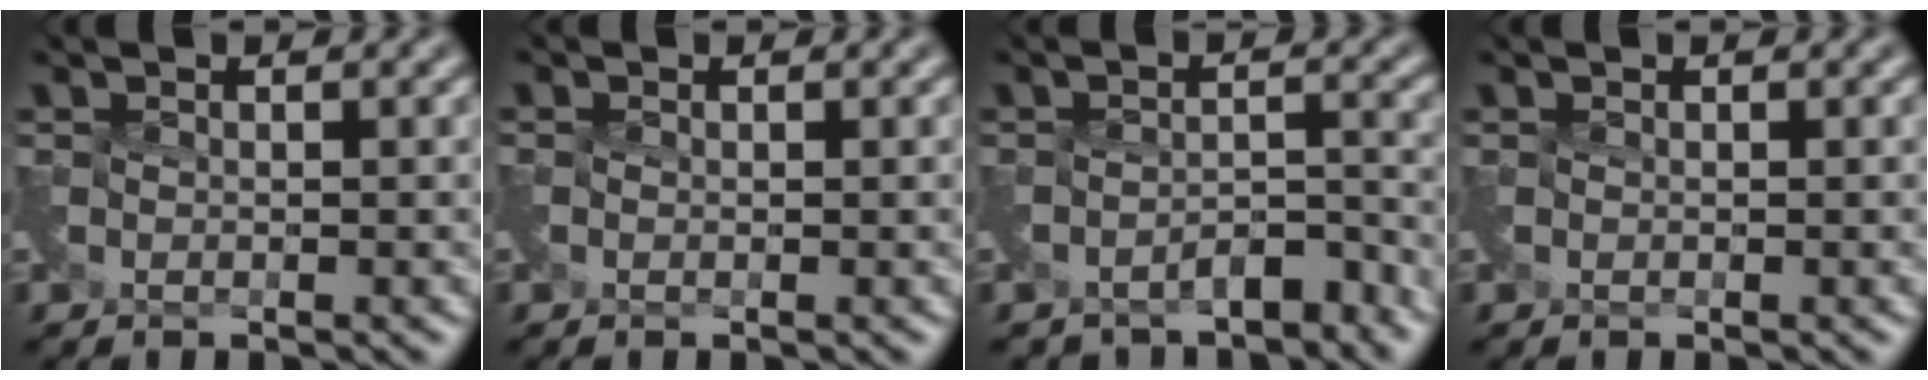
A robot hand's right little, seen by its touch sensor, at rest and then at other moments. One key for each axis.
{"total": 0.0}
{"total": 4.2, "fx": -3.5, "fy": 1.5, "fz": 1.7, "tx": -0.016, "ty": -0.014, "tz": -0.053}
{"total": 0.0}